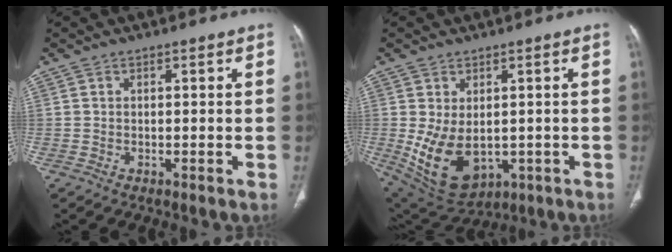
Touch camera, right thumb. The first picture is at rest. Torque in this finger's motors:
{"motor_torque": [-0.49, 0.65, 1.14, 0.28, 0.35]}